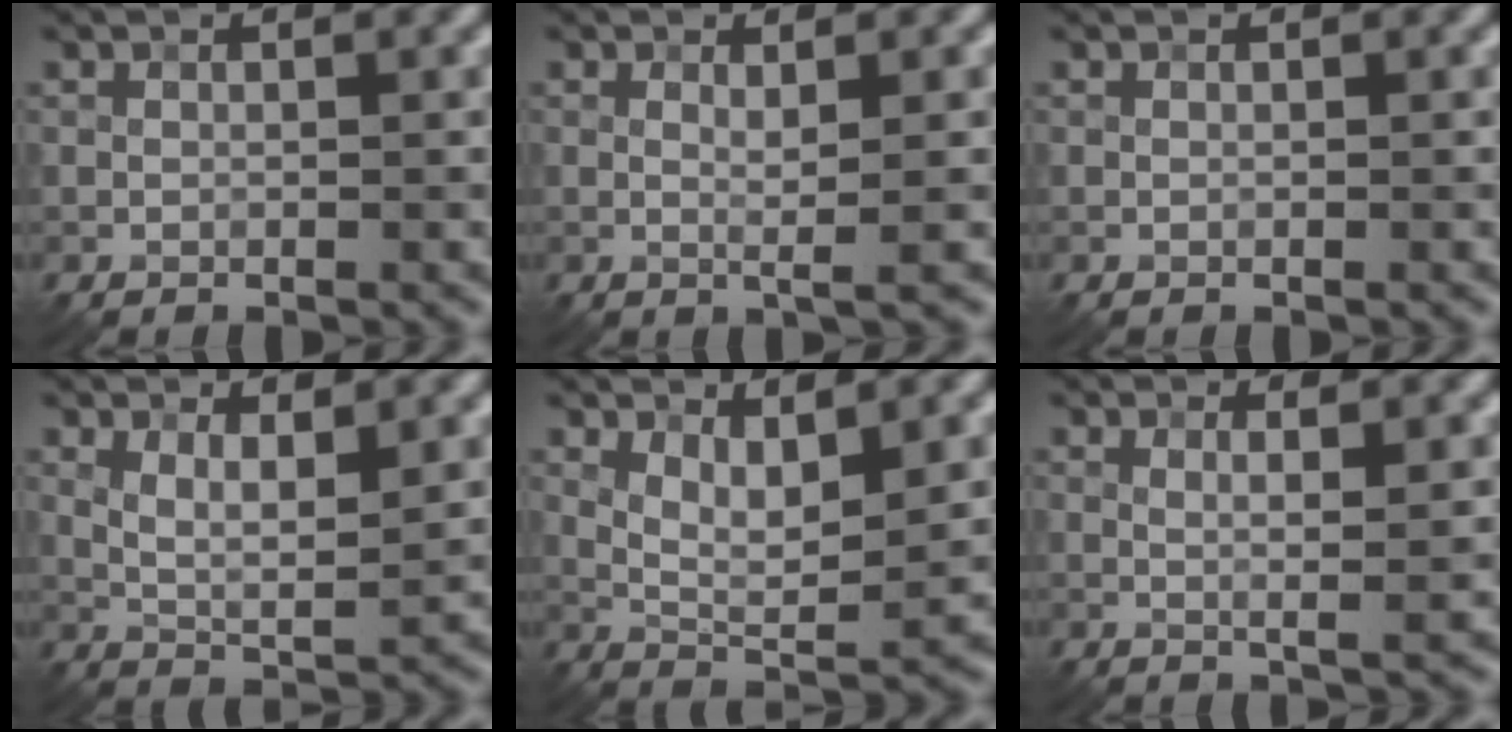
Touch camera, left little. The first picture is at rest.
{"total": 1.8, "force": [0.2, 0.2, 1.8], "torque": [-0.032, 0.000, -0.001]}
{"total": 0.0}
{"total": 3.7, "force": [1.6, 1.4, 3.0], "torque": [-0.061, -0.006, 0.032]}
{"total": 4.3, "force": [1.5, 1.5, 3.7], "torque": [-0.071, -0.008, 0.031]}
{"total": 2.3, "force": [0.9, 0.6, 2.1], "torque": [-0.028, 0.002, 0.009]}